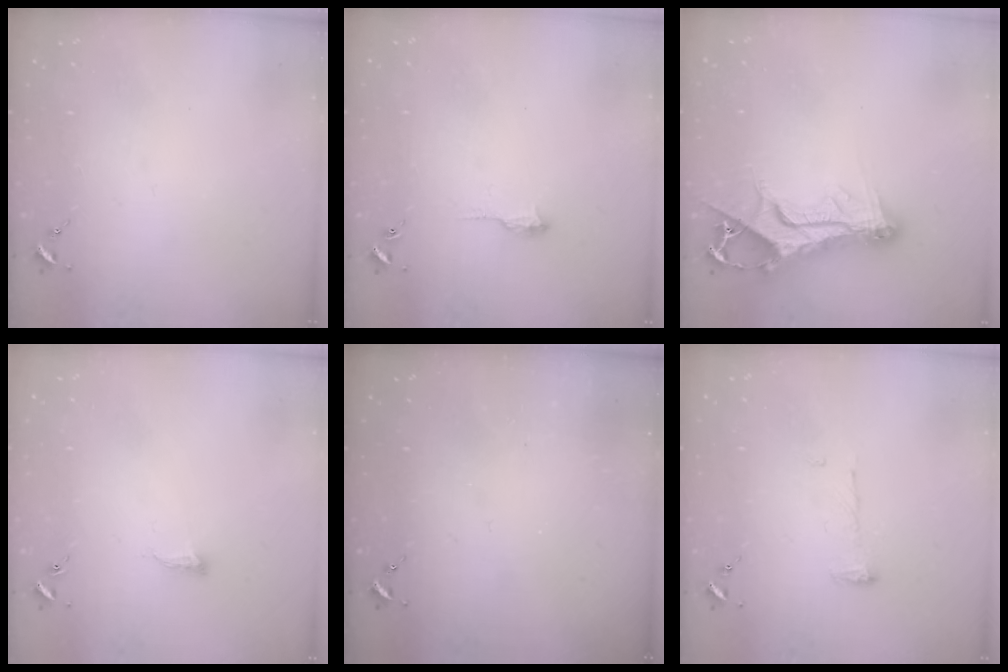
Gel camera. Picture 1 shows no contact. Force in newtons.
{"total": 5.9, "press": 5.8, "slide": 0.6}
{"total": 14.9, "press": 14.8, "slide": 1.5}
{"total": 5.6, "press": 5.6, "slide": 0.5}
{"total": 0.0}
{"total": 7.4, "press": 7.3, "slide": 0.4}